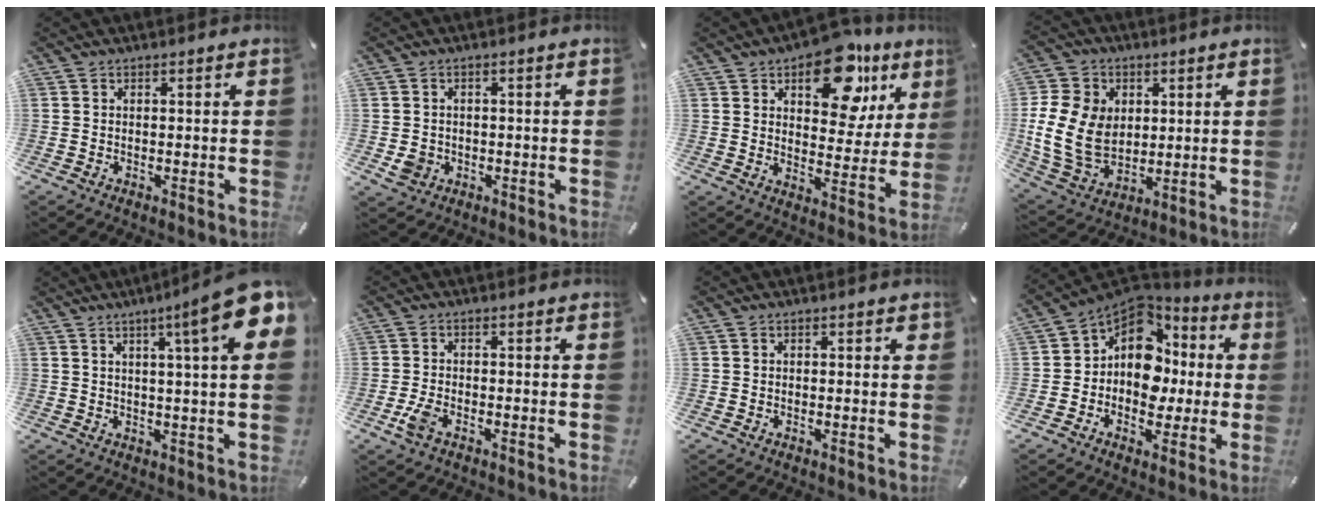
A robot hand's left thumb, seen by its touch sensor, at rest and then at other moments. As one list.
[{"total": 3.6, "force": [-0.9, 3.3, 1.2], "torque": [-0.019, -0.002, -0.017]}, {"total": 17.2, "force": [10.2, 9.5, 10.1], "torque": [-0.131, -0.056, 0.173]}, {"total": 15.8, "force": [0.8, 12.9, 9.1], "torque": [-0.206, -0.001, 0.013]}, {"total": 14.2, "force": [6.4, 1.0, 12.6], "torque": [-0.189, -0.032, 0.092]}, {"total": 3.8, "force": [-1.9, 2.0, 2.7], "torque": [-0.069, -0.002, -0.040]}, {"total": 0.7, "force": [0.0, 0.7, 0.3], "torque": [-0.004, 0.007, -0.001]}, {"total": 11.9, "force": [0.5, 10.2, 6.0], "torque": [-0.108, -0.020, 0.014]}]